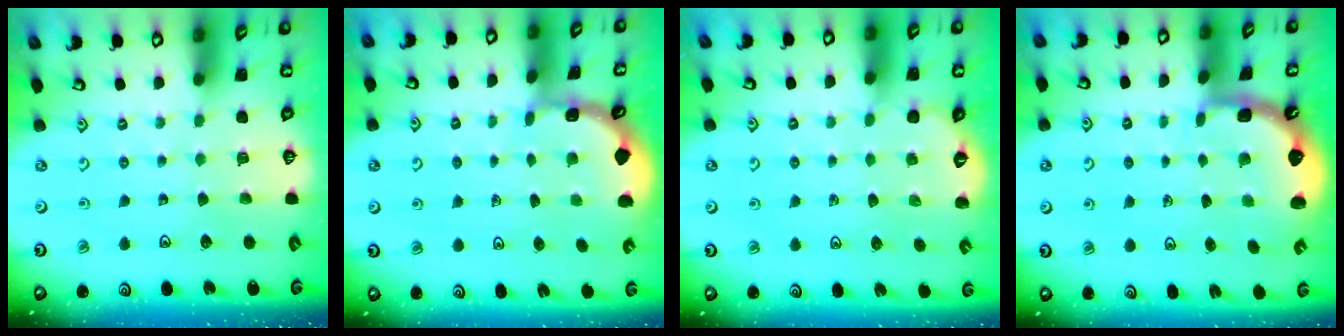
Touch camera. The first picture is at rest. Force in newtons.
{"total": 1.6, "press": 1.5, "slide": 0.2}
{"total": 2.6, "press": 1.9, "slide": 1.9}
{"total": 2.3, "press": 1.7, "slide": 1.6}